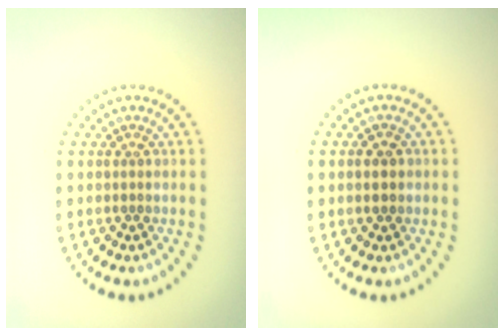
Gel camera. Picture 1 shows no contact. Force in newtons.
{"total": 2.1, "press": 2.1, "slide": 0.2}